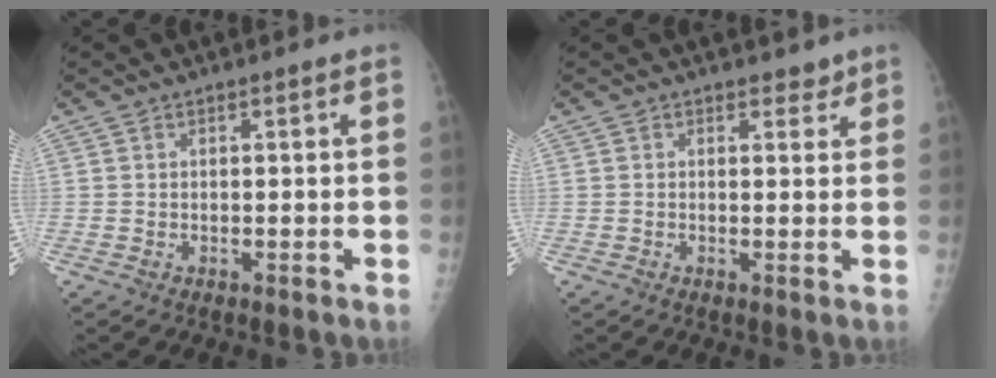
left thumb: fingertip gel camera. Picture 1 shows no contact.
{"total": 1.8, "force": [1.4, 1.0, 0.6], "torque": [0.008, -0.008, 0.015]}